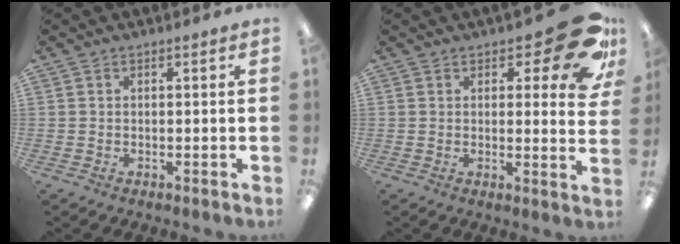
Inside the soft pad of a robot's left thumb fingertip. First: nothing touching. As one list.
[{"total": 14.7, "force": [8.0, 5.4, 11.0], "torque": [-0.136, -0.053, 0.134]}]